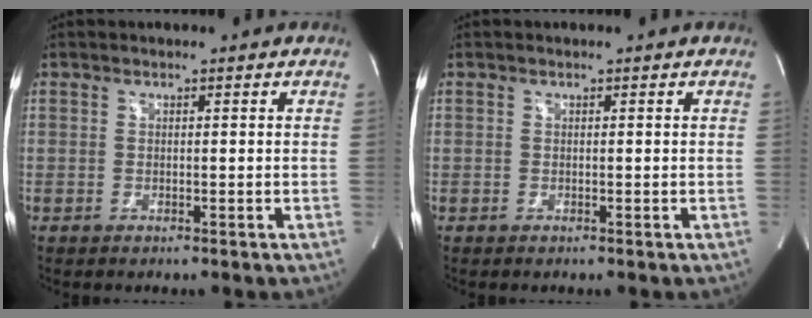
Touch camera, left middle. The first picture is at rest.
{"total": 0.0}